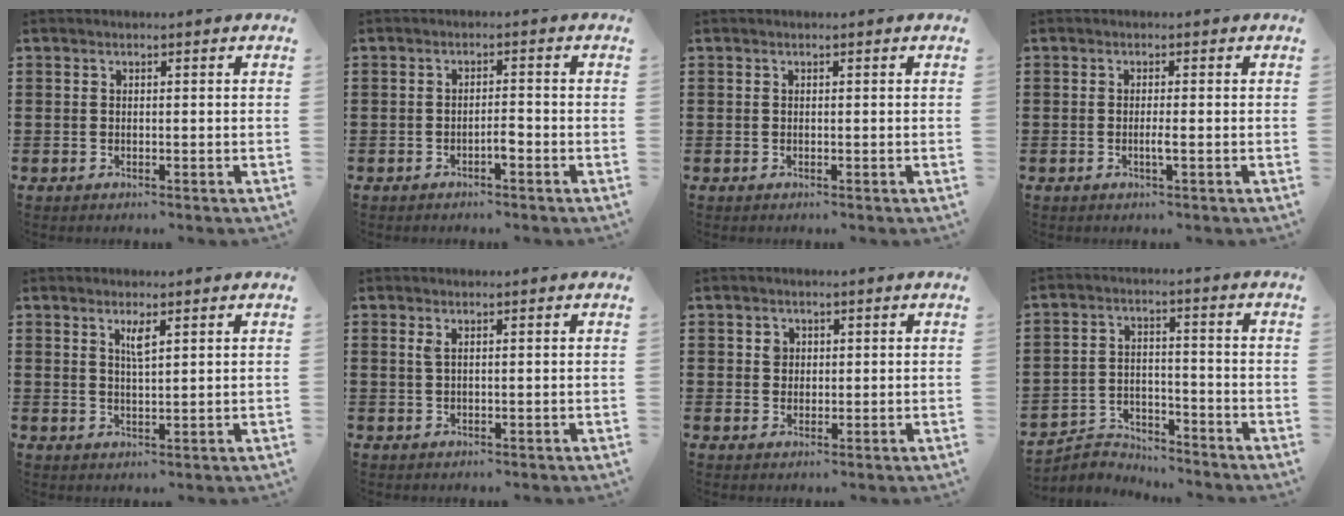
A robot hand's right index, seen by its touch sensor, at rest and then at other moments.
{"total": 2.2, "force": [-1.2, 0.3, 1.8], "torque": [-0.034, -0.001, -0.022]}
{"total": 0.0}
{"total": 1.6, "force": [-0.6, -0.2, 1.5], "torque": [-0.028, -0.006, -0.010]}
{"total": 2.5, "force": [1.4, 0.4, 2.0], "torque": [-0.034, -0.001, 0.020]}
{"total": 1.1, "force": [0.4, 0.3, 1.0], "torque": [-0.021, 0.003, 0.007]}
{"total": 1.8, "force": [0.6, 1.6, 0.8], "torque": [-0.020, 0.007, 0.011]}
{"total": 4.1, "force": [-3.9, 1.2, 0.1], "torque": [-0.016, 0.005, -0.086]}